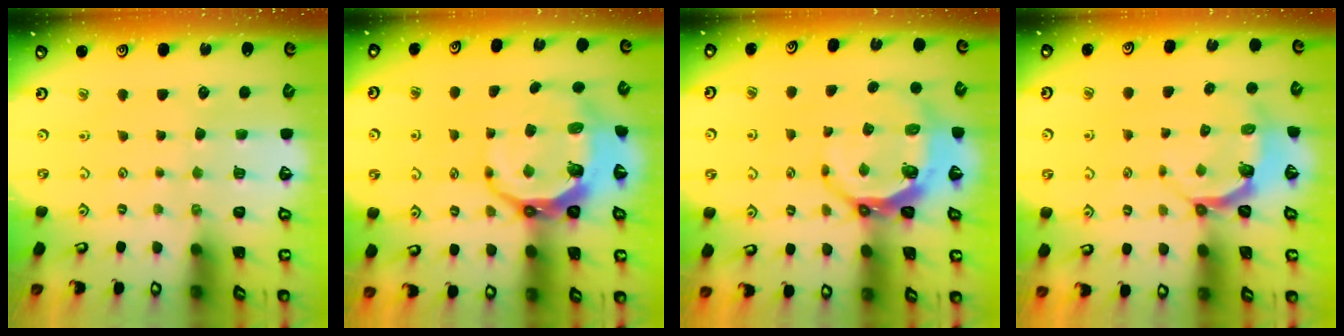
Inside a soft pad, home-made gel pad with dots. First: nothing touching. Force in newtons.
{"total": 12.1, "press": 11.2, "slide": 4.6}
{"total": 7.9, "press": 6.9, "slide": 4.0}
{"total": 4.7, "press": 3.7, "slide": 2.8}